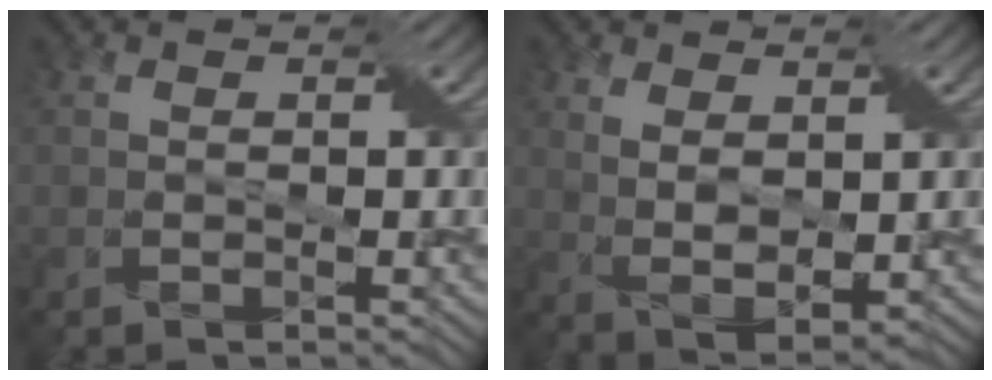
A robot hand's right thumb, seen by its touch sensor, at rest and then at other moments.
{"total": 3.6, "force": [1.8, 1.5, 2.7], "torque": [-0.069, -0.005, 0.036]}